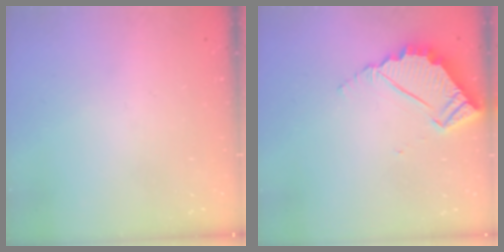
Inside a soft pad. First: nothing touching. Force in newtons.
{"total": 4.9, "press": 4.9, "slide": 0.2}